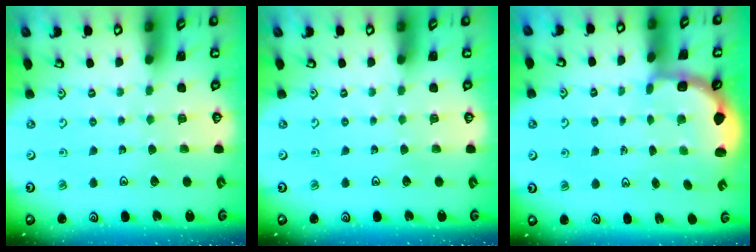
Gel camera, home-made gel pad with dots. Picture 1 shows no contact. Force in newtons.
{"total": 0.0}
{"total": 3.0, "press": 2.0, "slide": 2.2}